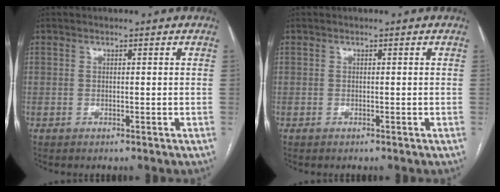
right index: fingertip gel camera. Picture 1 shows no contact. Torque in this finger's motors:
{"motor_torque": [-0.18, -0.07, 0.00, 0.00]}